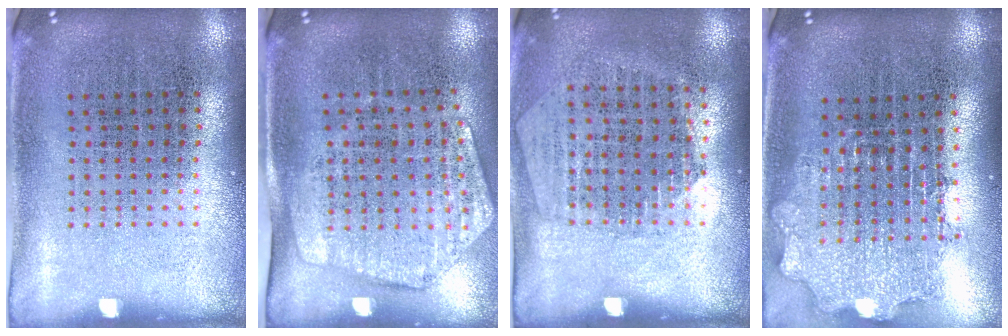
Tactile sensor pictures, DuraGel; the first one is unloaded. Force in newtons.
{"total": 1.9, "press": 1.6, "slide": 1.0}
{"total": 1.3, "press": 1.2, "slide": 0.6}
{"total": 1.9, "press": 1.5, "slide": 1.1}